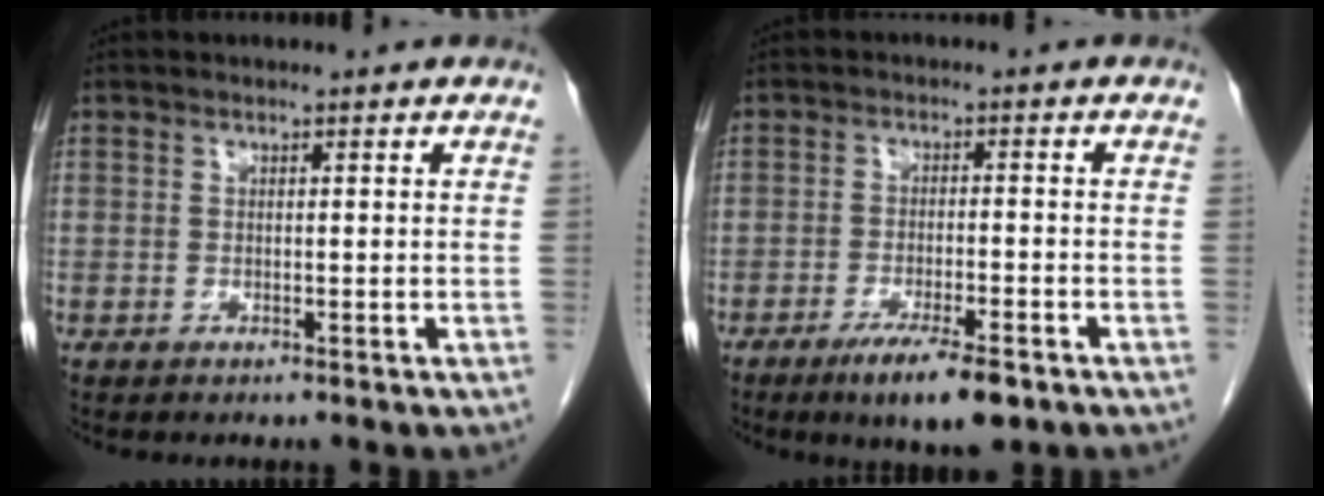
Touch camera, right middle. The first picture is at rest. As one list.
[{"total": 7.7, "force": [-5.0, 1.1, 5.8], "torque": [-0.097, -0.016, -0.077]}]